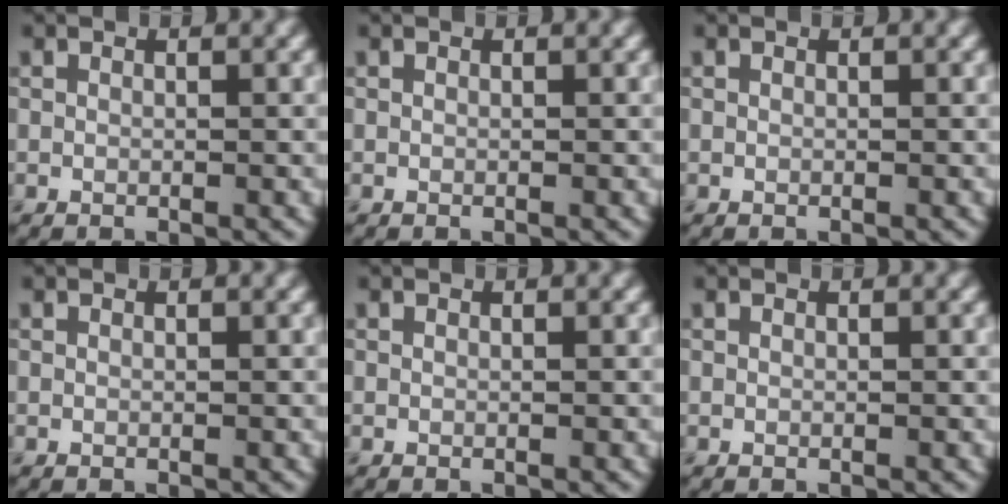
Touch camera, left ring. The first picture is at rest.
{"total": 0.0}
{"total": 0.0}
{"total": 0.0}
{"total": 0.0}
{"total": 0.0}